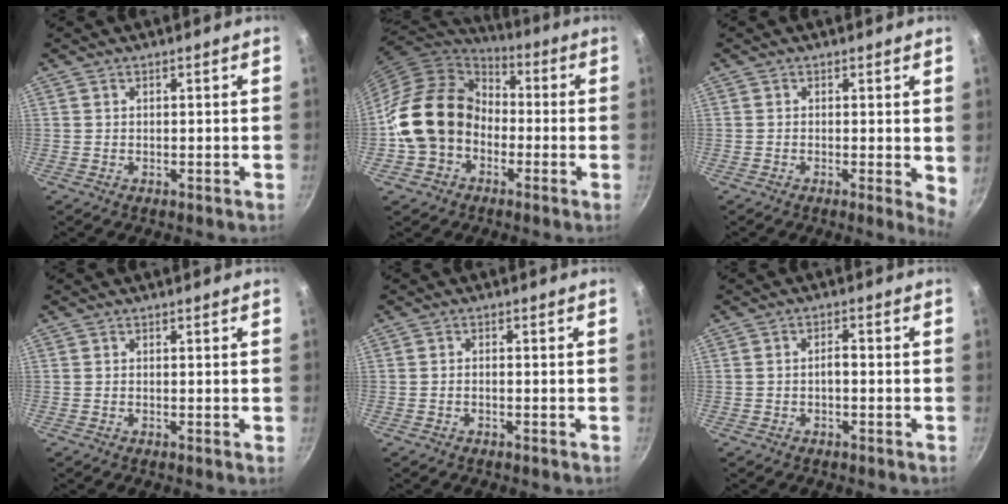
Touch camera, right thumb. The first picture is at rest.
{"total": 16.9, "force": [-3.0, 13.6, 9.5], "torque": [-0.137, 0.053, -0.065]}
{"total": 3.5, "force": [0.2, 1.0, 3.4], "torque": [-0.041, -0.009, -0.002]}
{"total": 0.5, "force": [-0.1, -0.1, 0.5], "torque": [-0.009, -0.001, -0.004]}
{"total": 1.0, "force": [-0.7, 0.4, 0.7], "torque": [-0.017, 0.010, -0.015]}
{"total": 2.0, "force": [-0.7, 0.9, 1.7], "torque": [-0.023, 0.017, -0.013]}